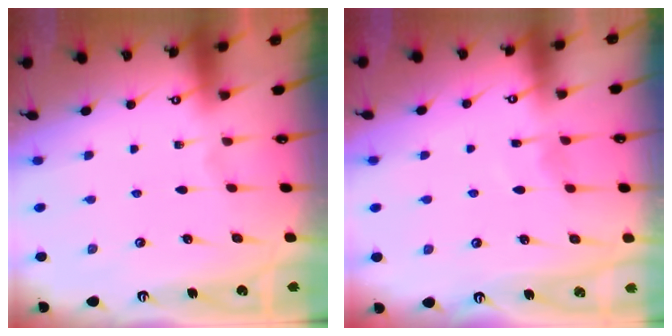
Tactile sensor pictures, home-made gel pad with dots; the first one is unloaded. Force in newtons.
{"total": 5.5, "press": 5.5, "slide": 0.6}